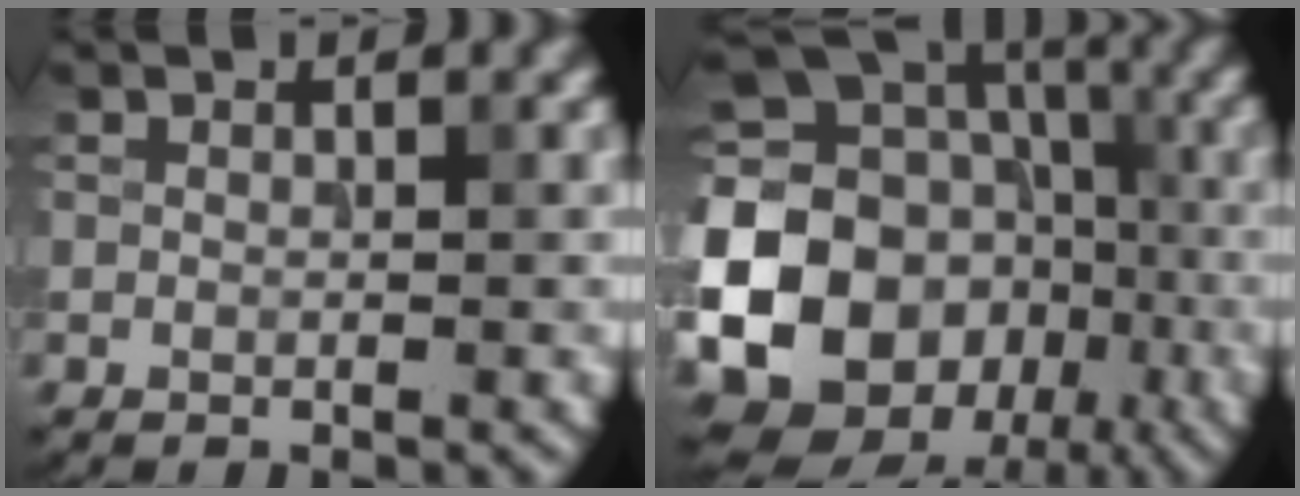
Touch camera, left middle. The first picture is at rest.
{"total": 23.7, "force": [-5.7, 20.7, 10.0], "torque": [-0.213, -0.015, -0.134]}